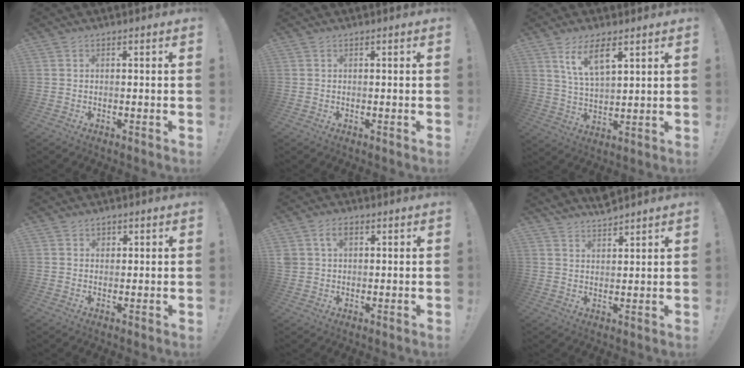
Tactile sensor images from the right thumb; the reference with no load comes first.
{"total": 0.0}
{"total": 9.3, "force": [5.8, 3.2, 6.6], "torque": [-0.124, -0.017, 0.105]}
{"total": 1.6, "force": [1.0, 1.2, 0.2], "torque": [0.010, -0.007, 0.015]}
{"total": 4.7, "force": [1.9, 3.5, 2.5], "torque": [-0.046, 0.007, 0.036]}
{"total": 4.3, "force": [4.2, 0.9, 0.5], "torque": [-0.006, -0.034, 0.078]}